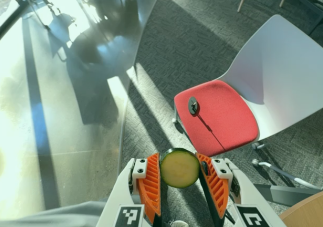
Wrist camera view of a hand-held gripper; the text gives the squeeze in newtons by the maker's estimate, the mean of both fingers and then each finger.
{"total": 7.7, "left": 7.6, "right": 7.7}